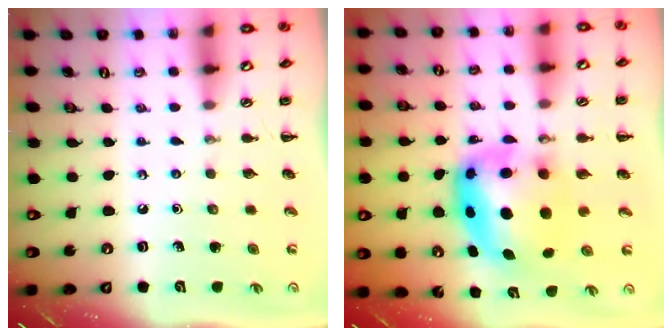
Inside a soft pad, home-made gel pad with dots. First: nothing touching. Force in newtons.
{"total": 9.0, "press": 8.7, "slide": 2.1}